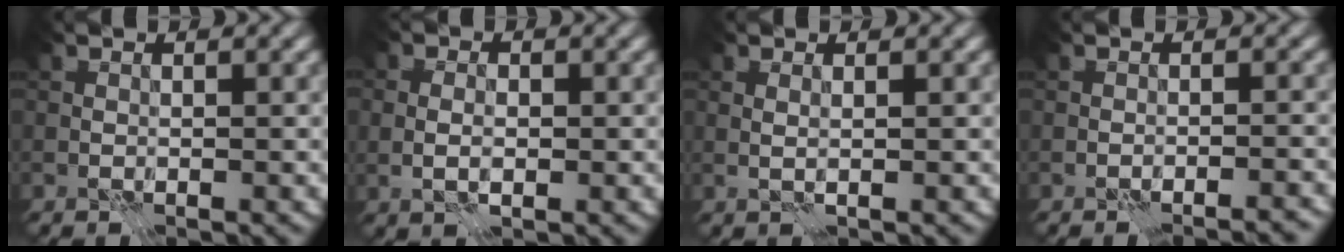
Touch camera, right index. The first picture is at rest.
{"total": 2.3, "force": [-0.1, 1.7, 1.6], "torque": [-0.013, -0.001, -0.003]}
{"total": 0.8, "force": [0.4, 0.1, 0.7], "torque": [-0.010, -0.003, 0.002]}
{"total": 2.4, "force": [-2.3, 0.1, 0.5], "torque": [0.006, 0.006, -0.039]}